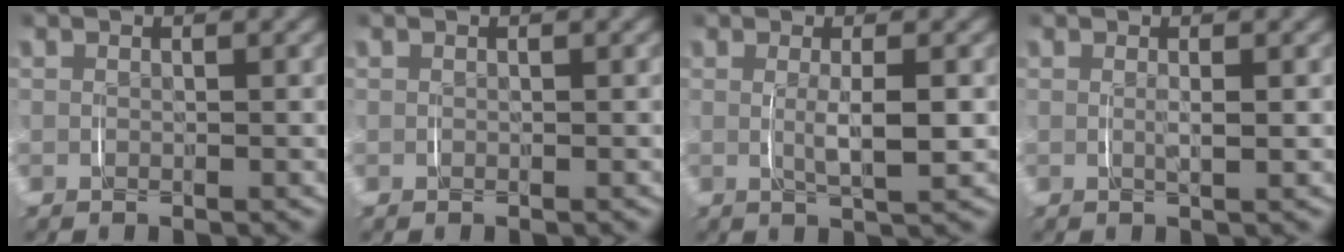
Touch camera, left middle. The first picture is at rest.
{"total": 0.0}
{"total": 2.9, "force": [0.1, 0.4, 2.9], "torque": [-0.053, -0.006, 0.005]}
{"total": 1.1, "force": [0.3, 0.0, 1.1], "torque": [-0.024, -0.005, 0.007]}